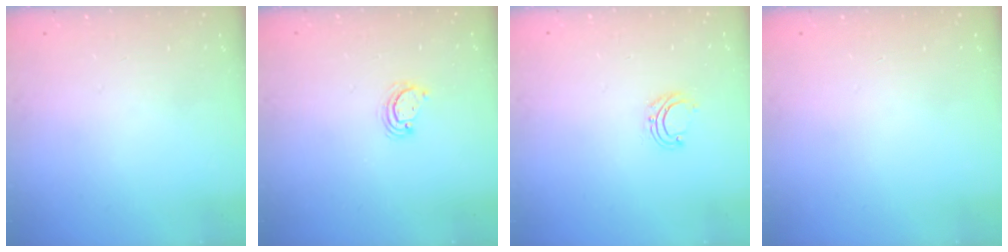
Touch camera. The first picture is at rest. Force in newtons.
{"total": 4.0, "press": 4.0, "slide": 0.4}
{"total": 4.6, "press": 4.5, "slide": 0.5}
{"total": 0.0}